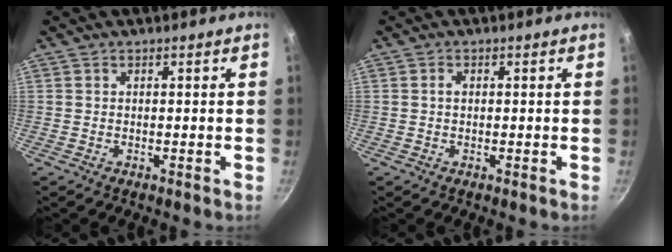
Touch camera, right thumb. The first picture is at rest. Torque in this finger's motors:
{"motor_torque": [-0.40, 0.48, 0.14, 0.07, 0.01]}